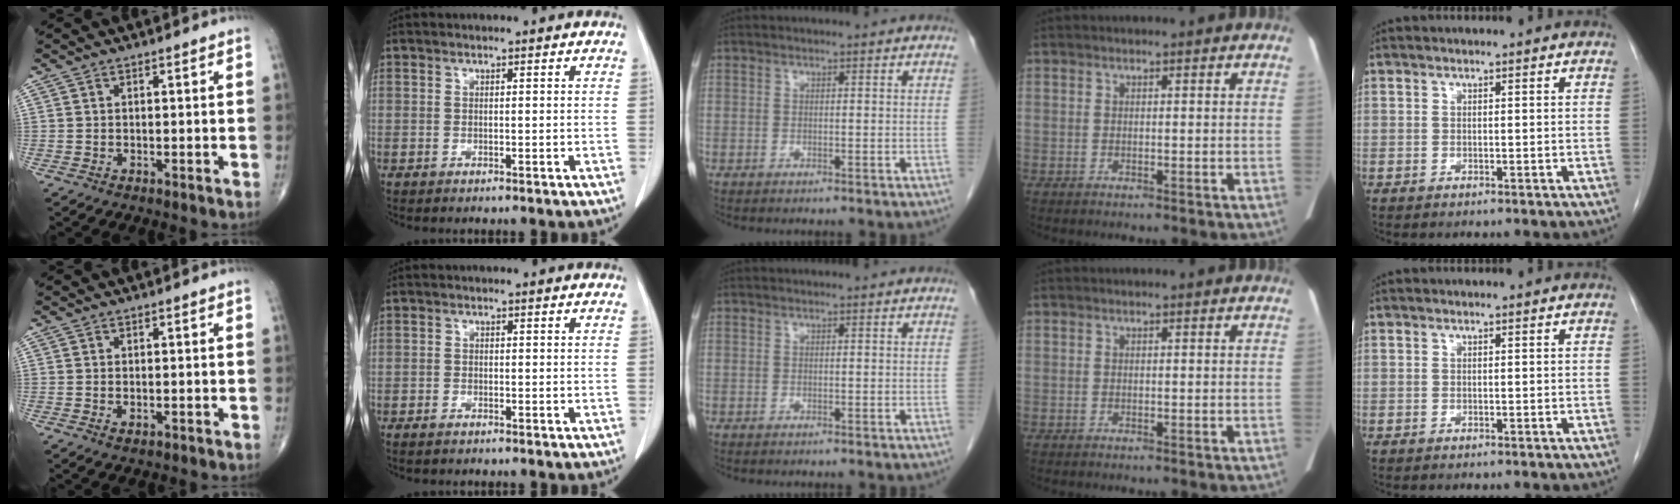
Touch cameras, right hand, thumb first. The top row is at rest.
{"thumb": {"total": 1.3, "force": [-0.4, 0.7, 1.1], "torque": [-0.020, -0.001, -0.004]}, "index": {"total": 1.4, "force": [-0.9, 0.7, 0.8], "torque": [-0.017, 0.000, -0.013]}}